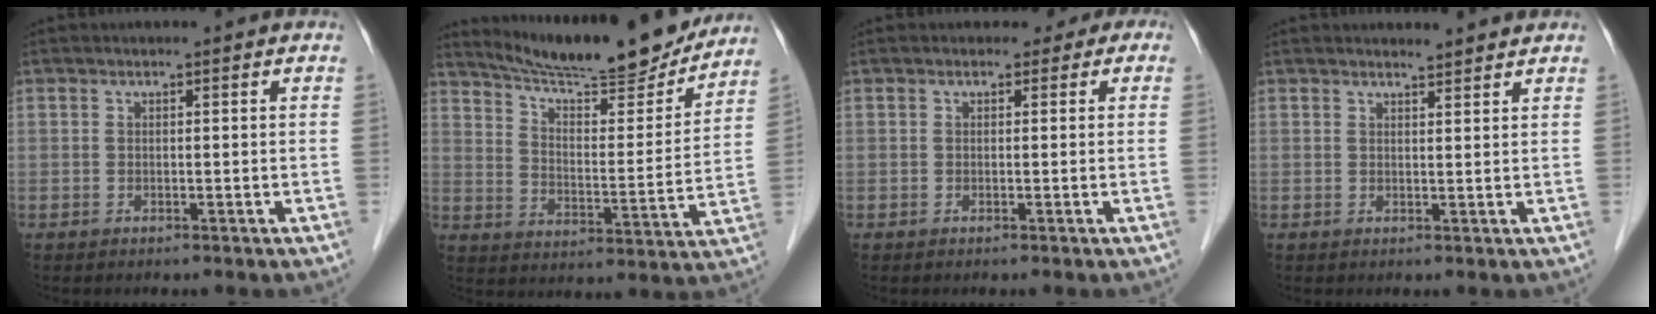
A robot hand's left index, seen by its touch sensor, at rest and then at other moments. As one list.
[{"total": 19.2, "force": [17.6, 2.0, 7.4], "torque": [-0.120, -0.026, 0.255]}, {"total": 1.9, "force": [0.7, 1.7, 0.3], "torque": [0.009, 0.007, -0.005]}, {"total": 2.2, "force": [2.2, 0.1, 0.1], "torque": [-0.010, 0.001, 0.030]}]